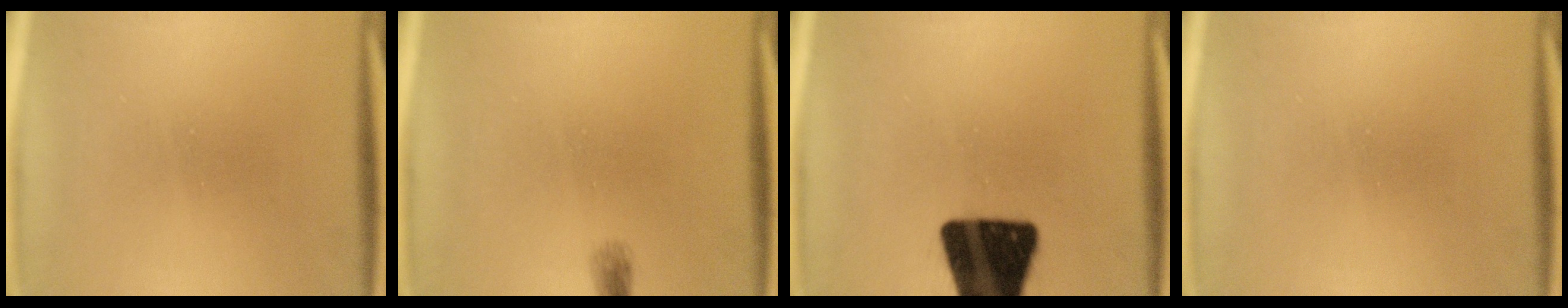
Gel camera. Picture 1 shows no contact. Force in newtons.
{"total": 0.6}
{"total": 19.3}
{"total": 0.0}